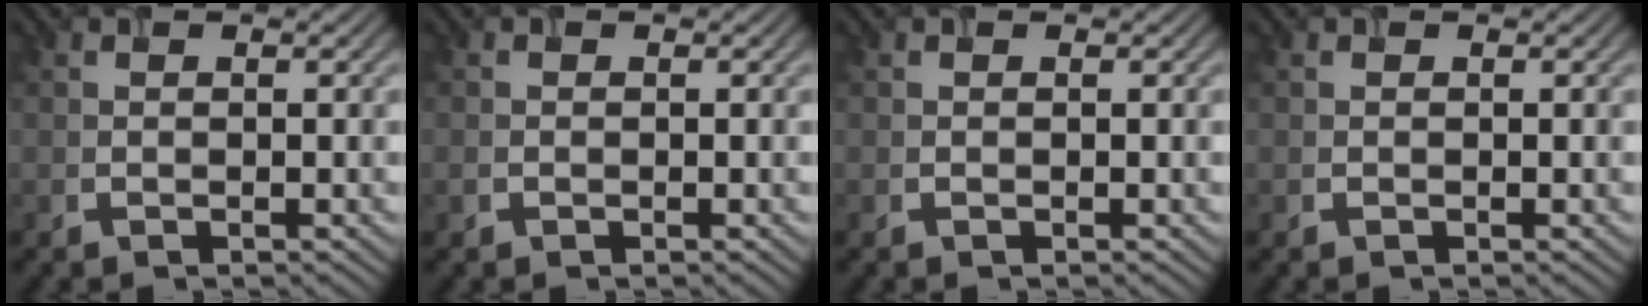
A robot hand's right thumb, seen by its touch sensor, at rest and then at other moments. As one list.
[{"total": 0.7, "force": [-0.3, 0.7, 0.2], "torque": [-0.002, -0.004, -0.008]}, {"total": 0.0}, {"total": 0.0}]